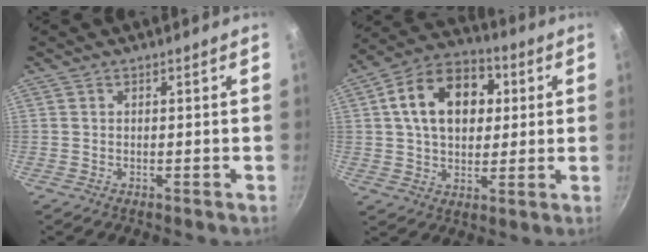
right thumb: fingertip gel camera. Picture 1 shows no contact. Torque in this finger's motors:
{"motor_torque": [0.67, 1.65, 0.66, -0.29, 0.30]}